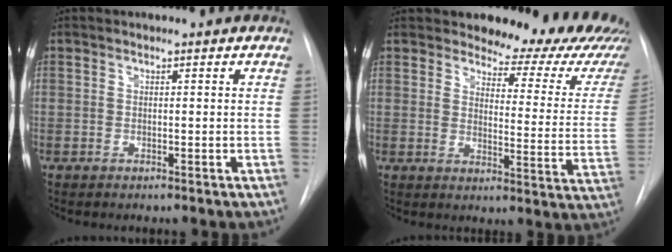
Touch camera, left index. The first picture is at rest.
{"total": 17.9, "force": [16.6, 4.0, 5.2], "torque": [-0.044, -0.093, 0.173]}